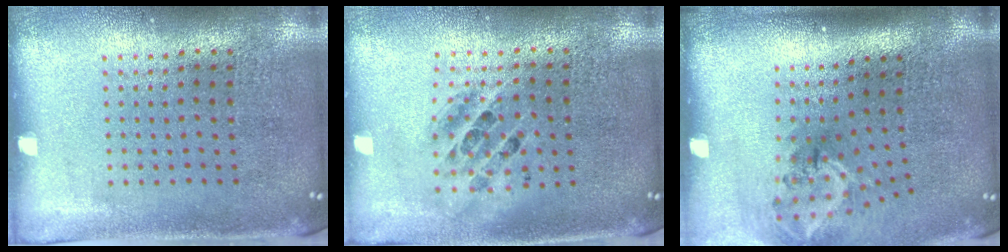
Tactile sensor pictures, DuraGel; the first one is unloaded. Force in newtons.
{"total": 1.3, "press": 1.1, "slide": 0.7}
{"total": 2.0, "press": 1.3, "slide": 1.5}